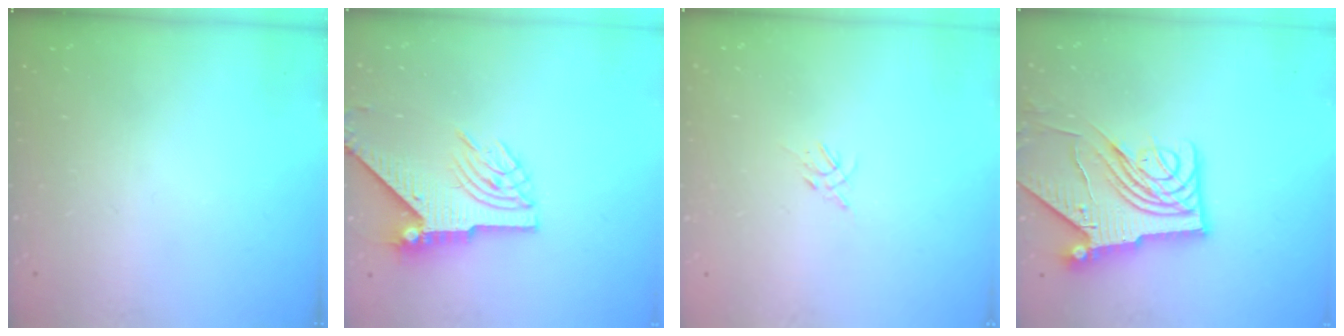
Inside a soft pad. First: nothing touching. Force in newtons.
{"total": 8.8, "press": 8.7, "slide": 1.3}
{"total": 3.8, "press": 3.7, "slide": 0.8}
{"total": 12.4, "press": 12.3, "slide": 1.4}